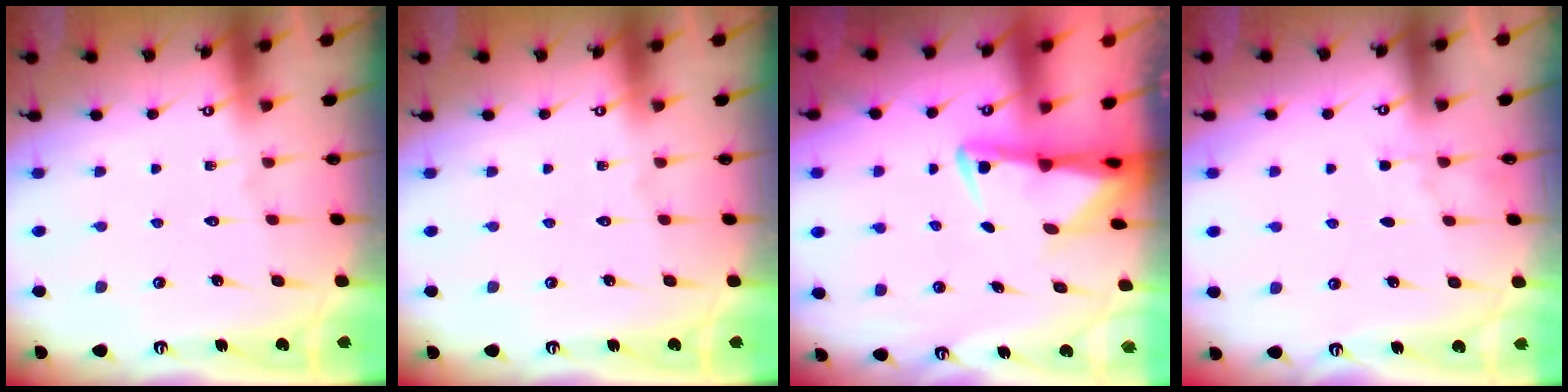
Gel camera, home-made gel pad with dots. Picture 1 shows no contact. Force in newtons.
{"total": 0.0}
{"total": 3.3, "press": 3.2, "slide": 0.7}
{"total": 2.7, "press": 2.7, "slide": 0.4}